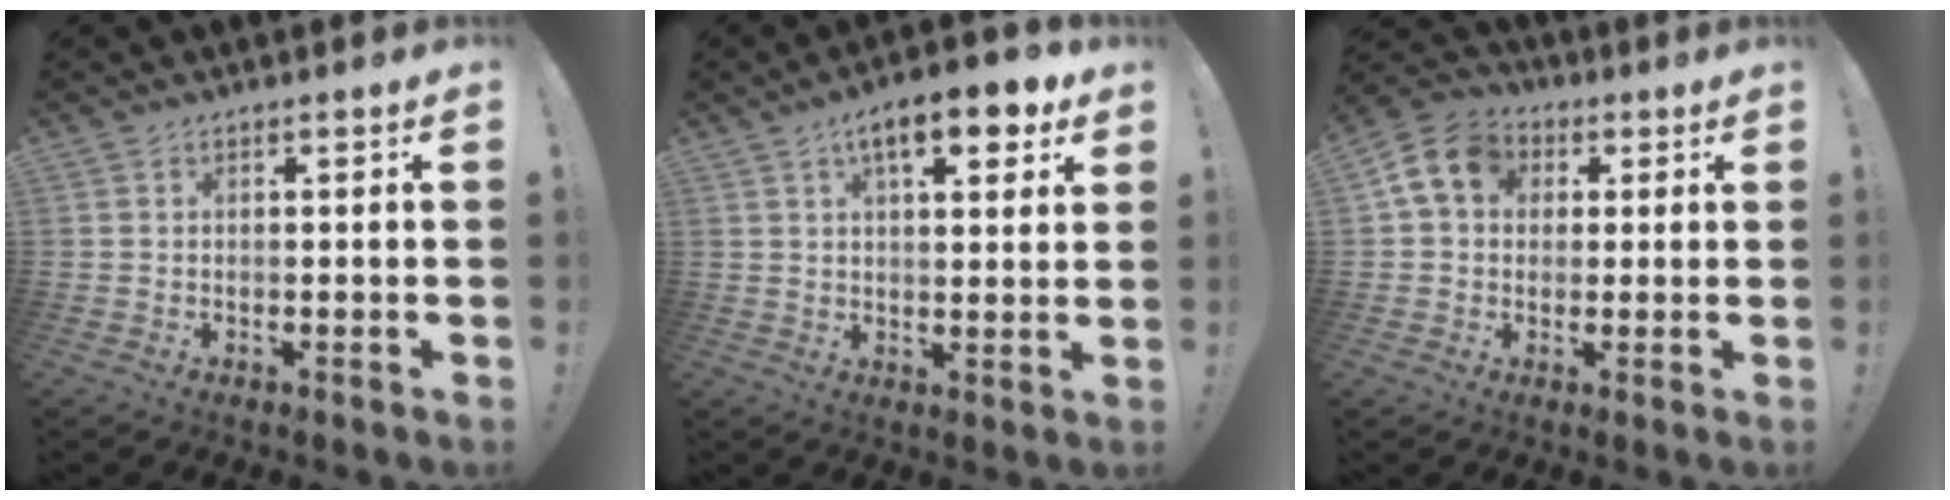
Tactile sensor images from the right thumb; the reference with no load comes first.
{"total": 11.3, "force": [5.8, 4.0, 8.9], "torque": [-0.131, -0.015, 0.092]}
{"total": 11.4, "force": [3.2, 9.1, 6.0], "torque": [-0.091, 0.005, 0.068]}